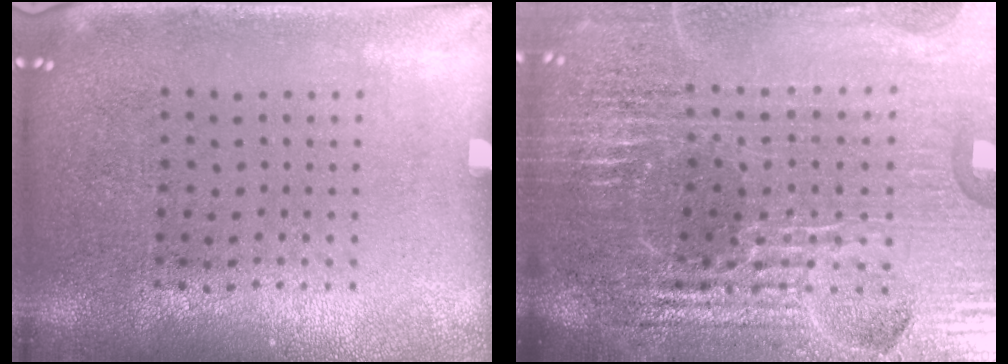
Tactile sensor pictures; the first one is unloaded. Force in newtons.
{"total": 6.4, "press": 5.6, "slide": 3.0}